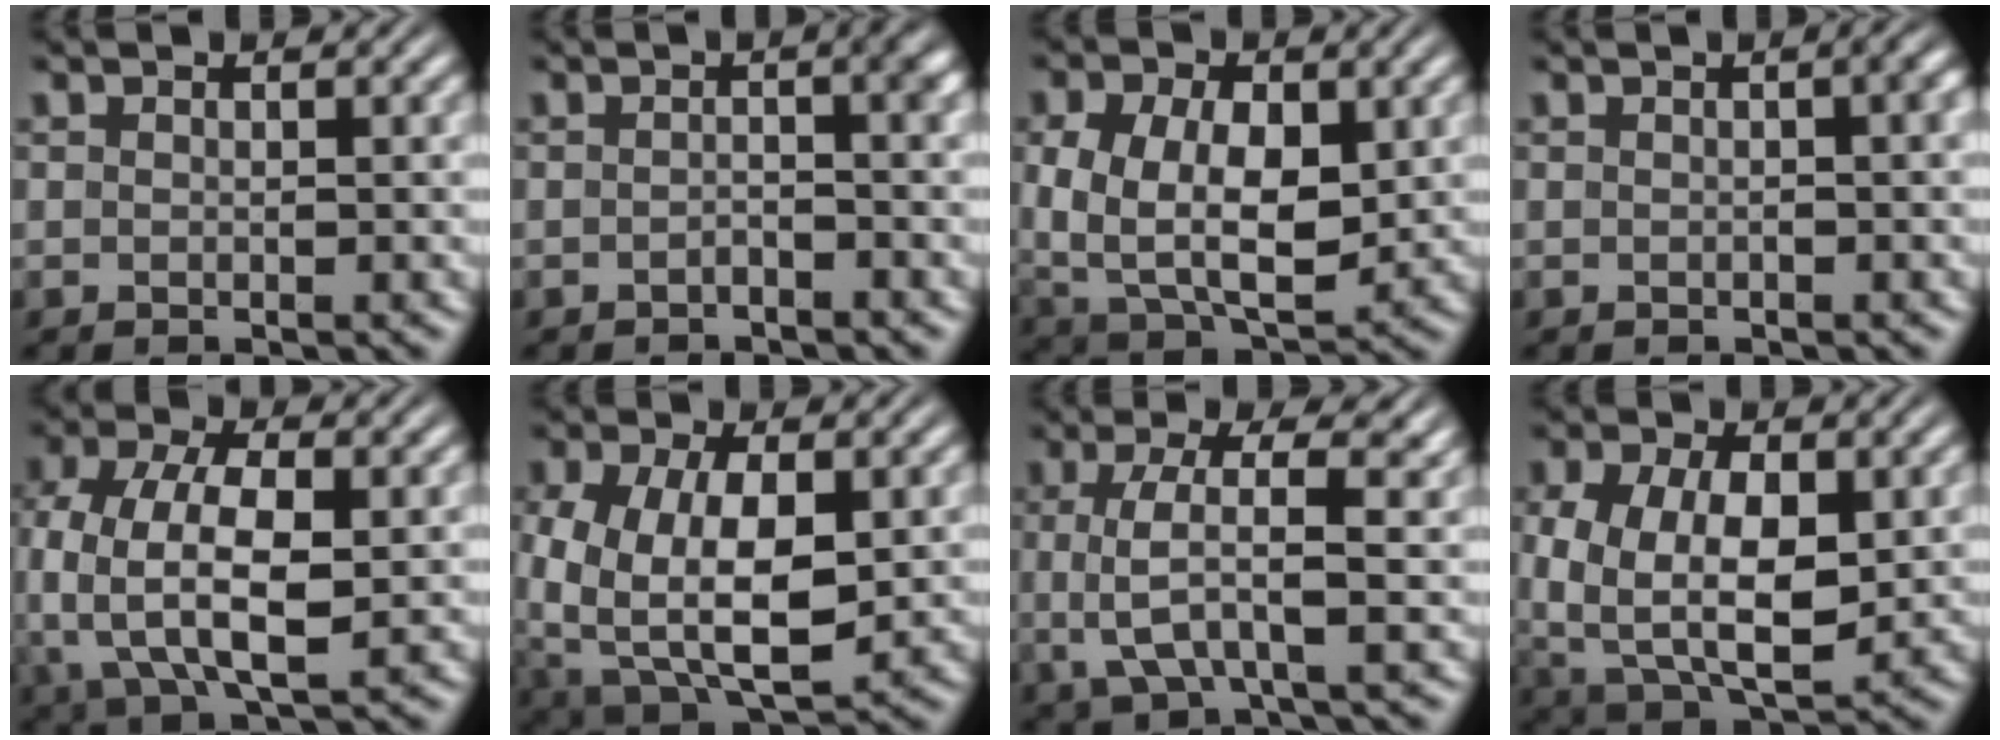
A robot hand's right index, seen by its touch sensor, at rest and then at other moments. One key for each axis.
{"total": 2.2, "fx": -0.7, "fy": 0.4, "fz": 2.1, "tx": -0.014, "ty": 0.009, "tz": -0.020}
{"total": 8.9, "fx": -0.4, "fy": 6.6, "fz": 6.0, "tx": -0.122, "ty": -0.040, "tz": 0.008}
{"total": 1.9, "fx": 0.3, "fy": 0.3, "fz": 1.9, "tx": -0.012, "ty": 0.017, "tz": -0.002}
{"total": 9.6, "fx": -0.6, "fy": 6.6, "fz": 7.0, "tx": -0.180, "ty": -0.041, "tz": 0.003}
{"total": 10.2, "fx": -2.2, "fy": 7.1, "fz": 7.1, "tx": -0.144, "ty": -0.055, "tz": -0.012}
{"total": 5.1, "fx": 0.4, "fy": 2.2, "fz": 4.6, "tx": -0.094, "ty": -0.004, "tz": 0.011}
{"total": 9.5, "fx": -1.3, "fy": 6.8, "fz": 6.6, "tx": -0.135, "ty": -0.050, "tz": 0.001}